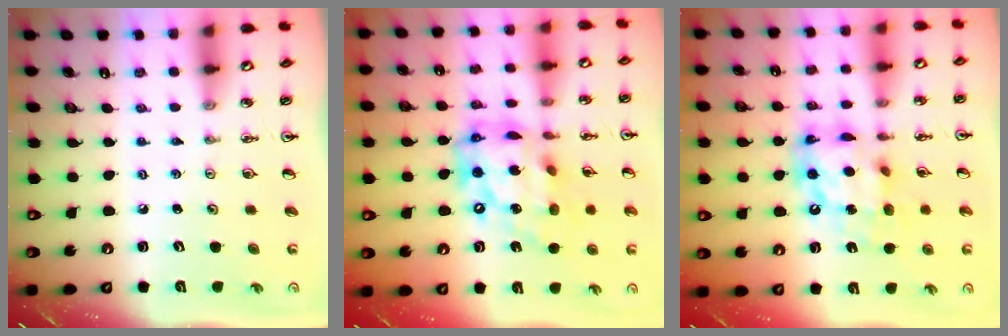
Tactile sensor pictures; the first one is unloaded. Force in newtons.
{"total": 20.2, "press": 20.1, "slide": 1.8}
{"total": 14.3, "press": 14.3, "slide": 1.5}